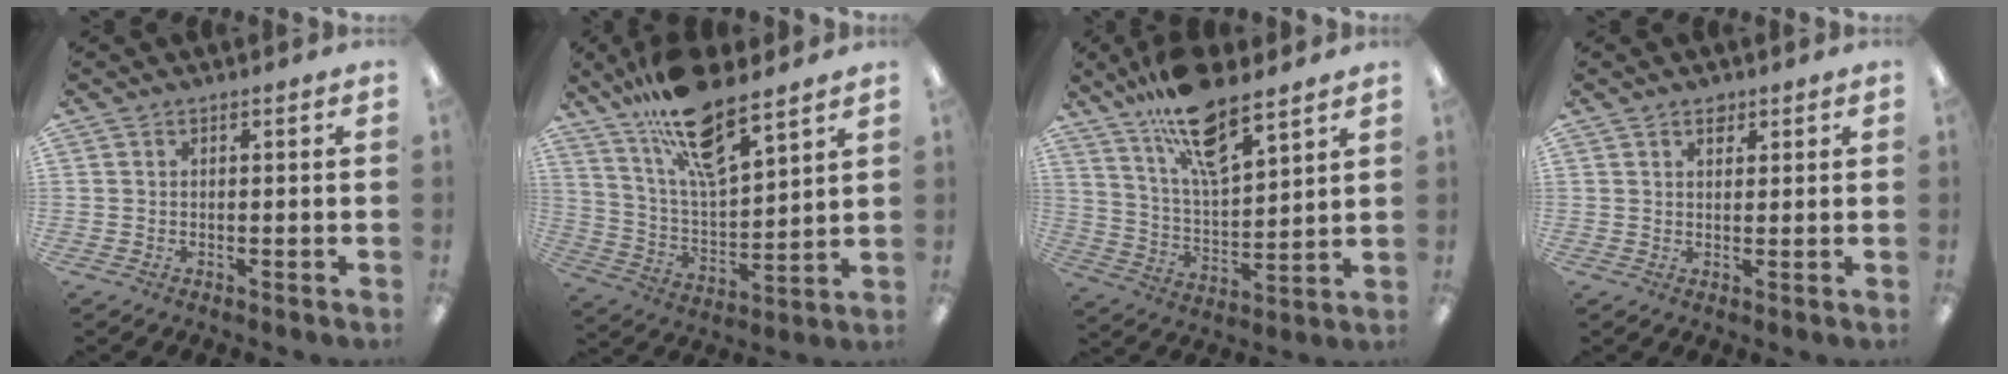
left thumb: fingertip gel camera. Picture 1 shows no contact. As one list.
[{"total": 17.9, "force": [13.2, 5.2, 10.9], "torque": [-0.200, -0.072, 0.229]}, {"total": 16.1, "force": [12.0, 5.0, 9.5], "torque": [-0.167, -0.066, 0.207]}, {"total": 2.2, "force": [1.6, 1.2, 0.9], "torque": [-0.003, -0.006, 0.025]}]